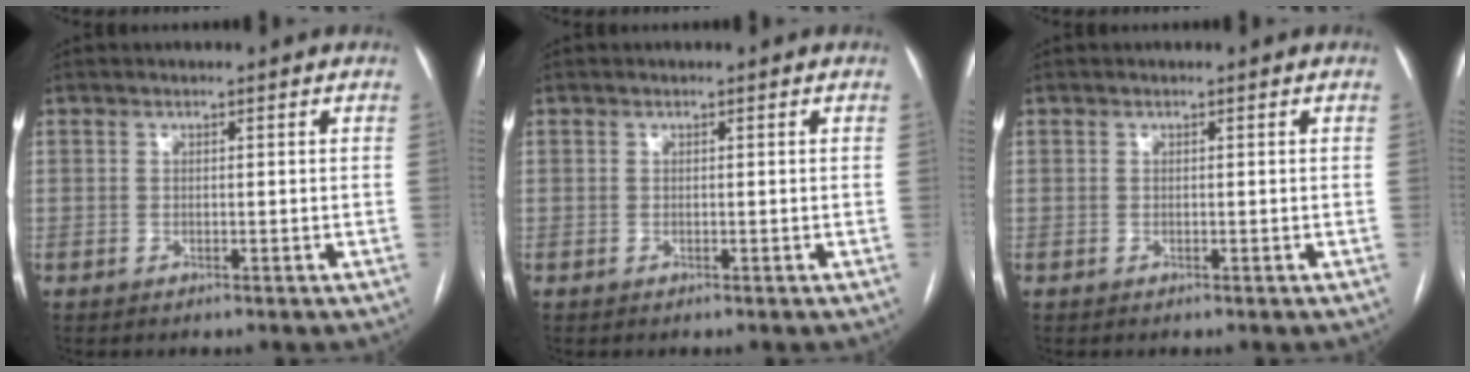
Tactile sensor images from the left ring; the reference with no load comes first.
{"total": 0.0}
{"total": 0.0}